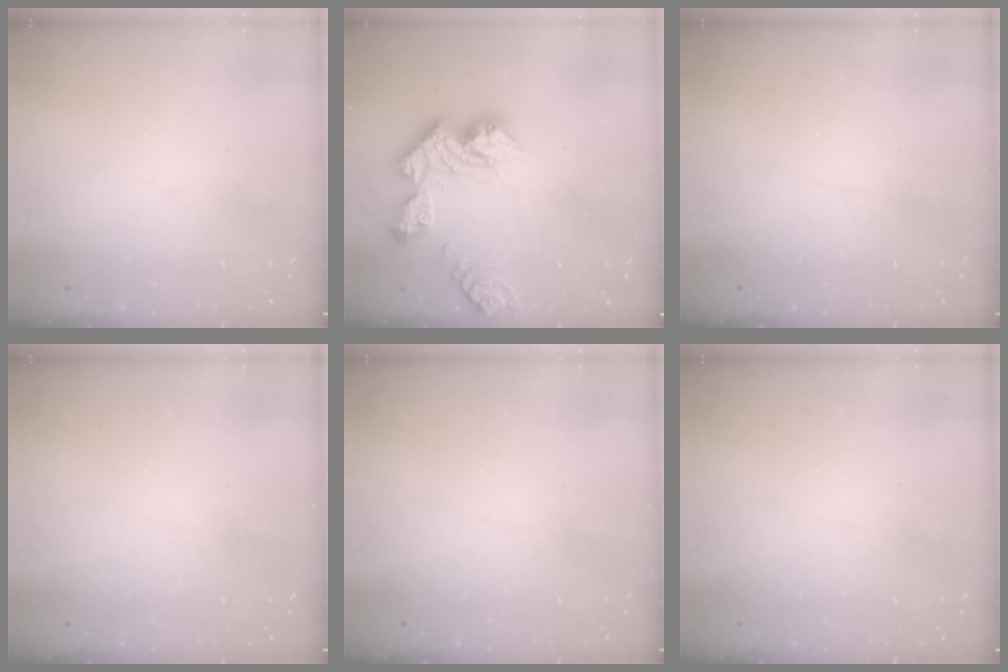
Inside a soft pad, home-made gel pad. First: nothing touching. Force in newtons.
{"total": 14.1, "press": 14.1, "slide": 1.3}
{"total": 0.0}
{"total": 0.0}
{"total": 0.0}
{"total": 0.0}